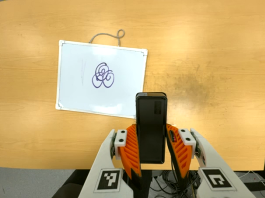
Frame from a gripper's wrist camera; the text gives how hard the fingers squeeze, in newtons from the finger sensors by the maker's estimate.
{"total": 4.0, "left": 2.7, "right": 5.2}